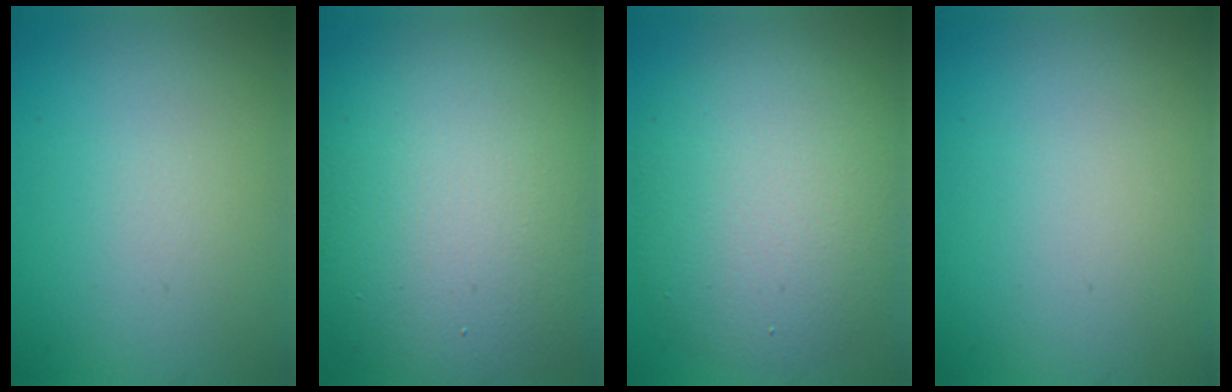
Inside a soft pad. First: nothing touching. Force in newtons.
{"total": 14.1, "press": 14.1, "slide": 0.8}
{"total": 8.8, "press": 8.8, "slide": 0.7}
{"total": 0.0}